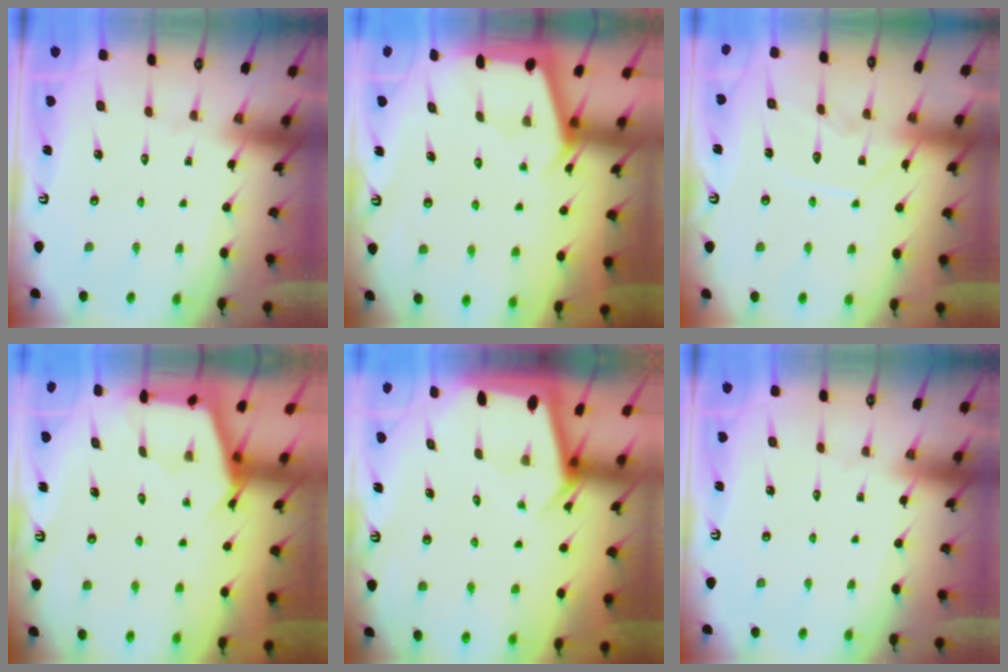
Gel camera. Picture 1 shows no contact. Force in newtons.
{"total": 2.3, "press": 2.3, "slide": 0.3}
{"total": 10.5, "press": 10.5, "slide": 0.9}
{"total": 2.6, "press": 2.6, "slide": 0.4}
{"total": 3.0, "press": 3.0, "slide": 0.1}
{"total": 0.0}